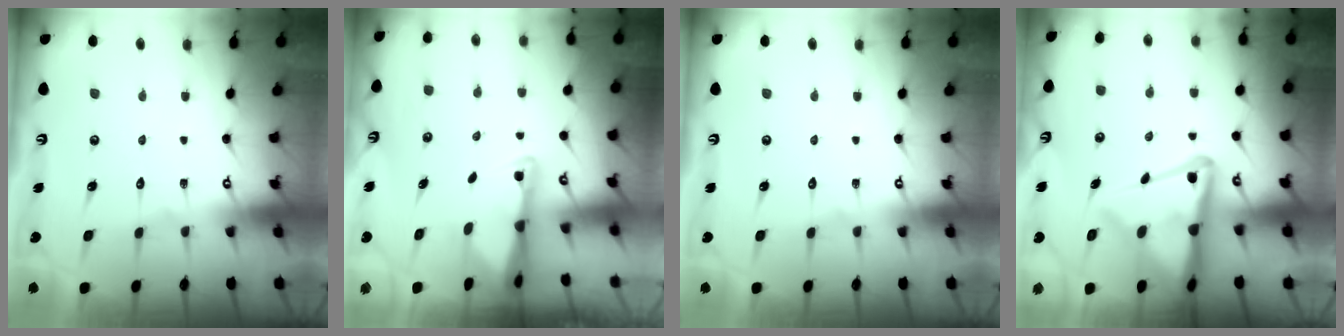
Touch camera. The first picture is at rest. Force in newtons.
{"total": 2.4, "press": 2.3, "slide": 0.5}
{"total": 0.0}
{"total": 14.1, "press": 14.1, "slide": 1.3}